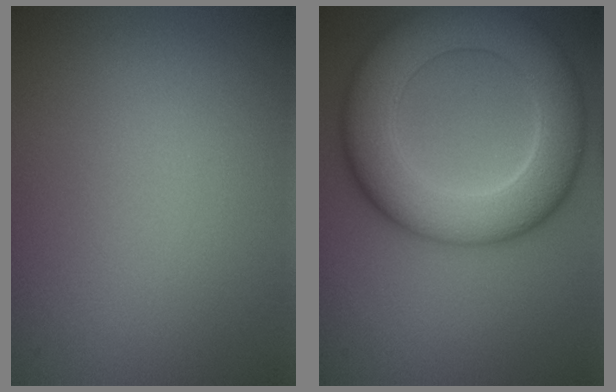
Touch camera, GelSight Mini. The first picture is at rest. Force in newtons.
{"total": 10.4, "press": 10.4, "slide": 0.7}